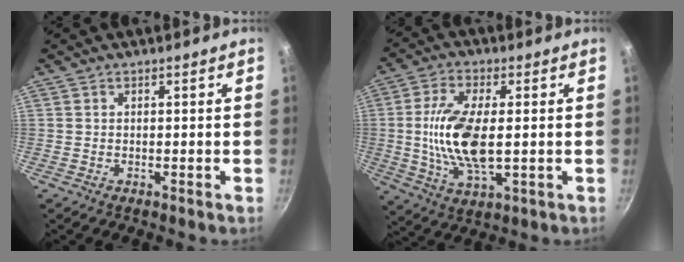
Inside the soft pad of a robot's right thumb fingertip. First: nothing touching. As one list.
[{"total": 13.3, "force": [0.1, 5.8, 12.0], "torque": [-0.238, -0.003, 0.001]}]